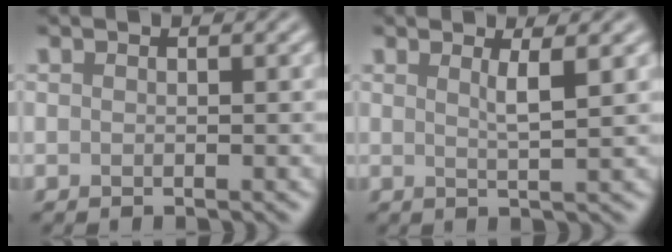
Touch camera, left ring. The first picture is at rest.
{"total": 2.2, "force": [0.9, 0.5, 1.9], "torque": [-0.026, -0.001, 0.009]}